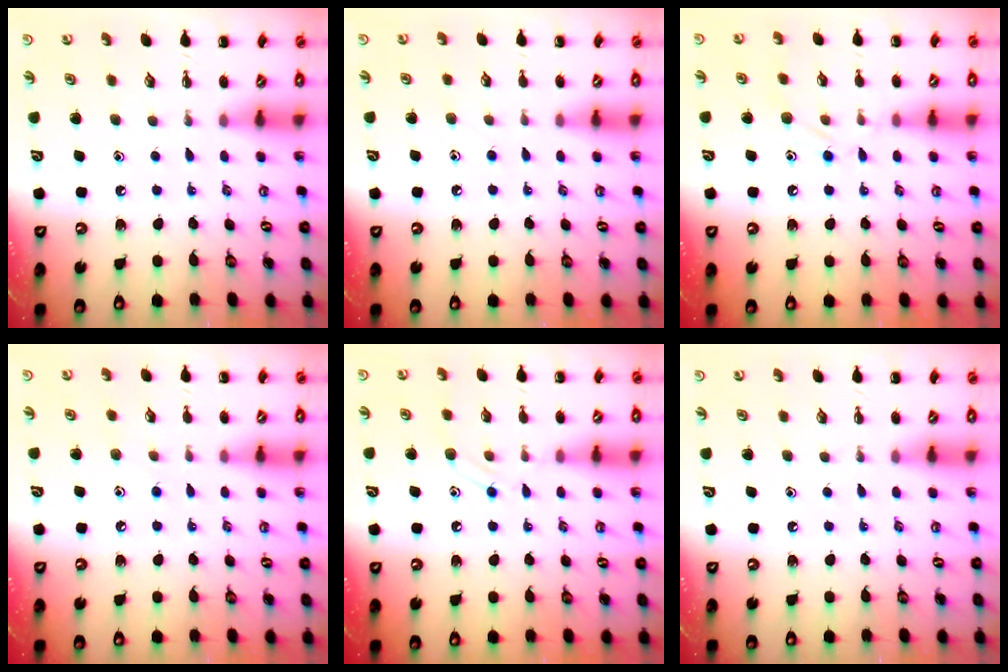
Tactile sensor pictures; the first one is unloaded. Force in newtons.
{"total": 4.0, "press": 3.7, "slide": 1.6}
{"total": 9.2, "press": 9.2, "slide": 1.2}
{"total": 6.2, "press": 5.9, "slide": 2.0}
{"total": 9.7, "press": 9.5, "slide": 1.7}
{"total": 0.0}